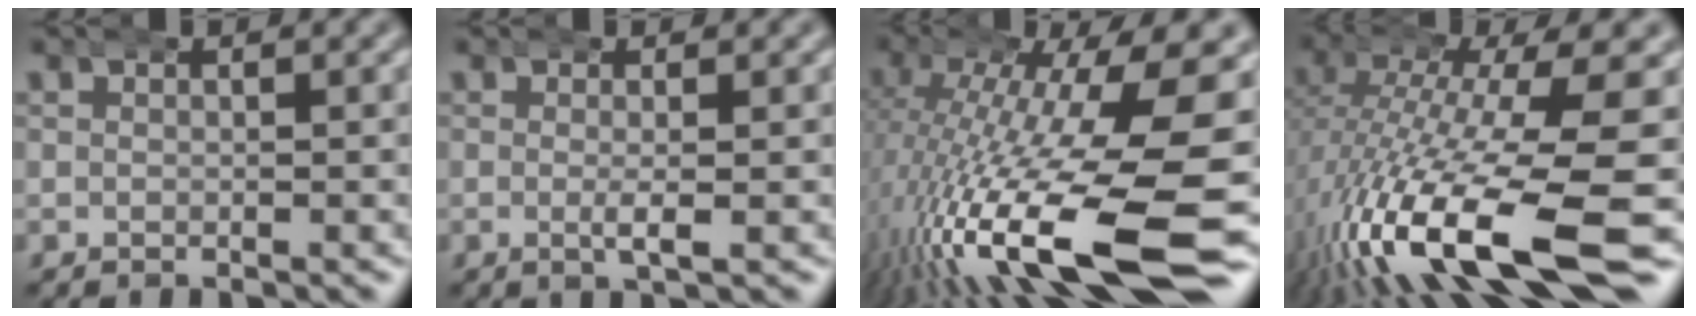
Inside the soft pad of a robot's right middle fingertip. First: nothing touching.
{"total": 1.4, "force": [-0.1, -0.1, 1.4], "torque": [-0.027, -0.003, -0.003]}
{"total": 15.6, "force": [-4.6, 5.6, 13.9], "torque": [-0.221, -0.034, -0.046]}
{"total": 14.7, "force": [-5.6, 5.6, 12.4], "torque": [-0.242, -0.045, -0.059]}